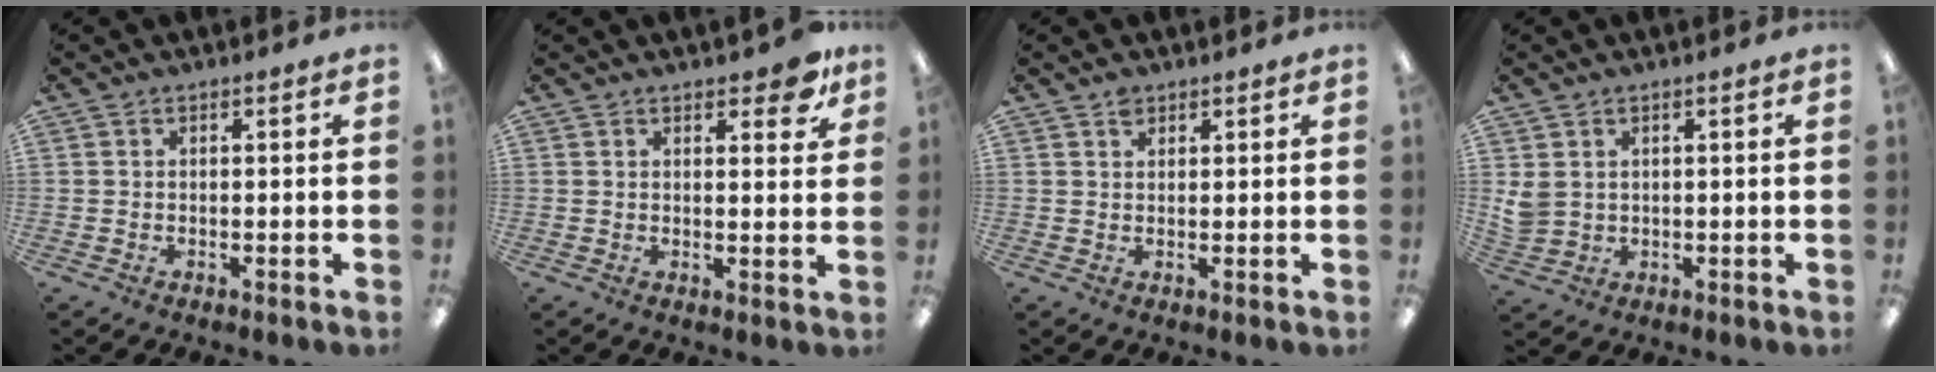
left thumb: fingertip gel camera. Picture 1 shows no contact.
{"total": 5.5, "force": [4.0, 2.1, 3.1], "torque": [-0.022, -0.026, 0.064]}
{"total": 1.7, "force": [1.4, 0.8, 0.3], "torque": [-0.001, -0.006, 0.026]}
{"total": 3.5, "force": [1.8, 2.7, 1.3], "torque": [-0.031, 0.001, 0.037]}